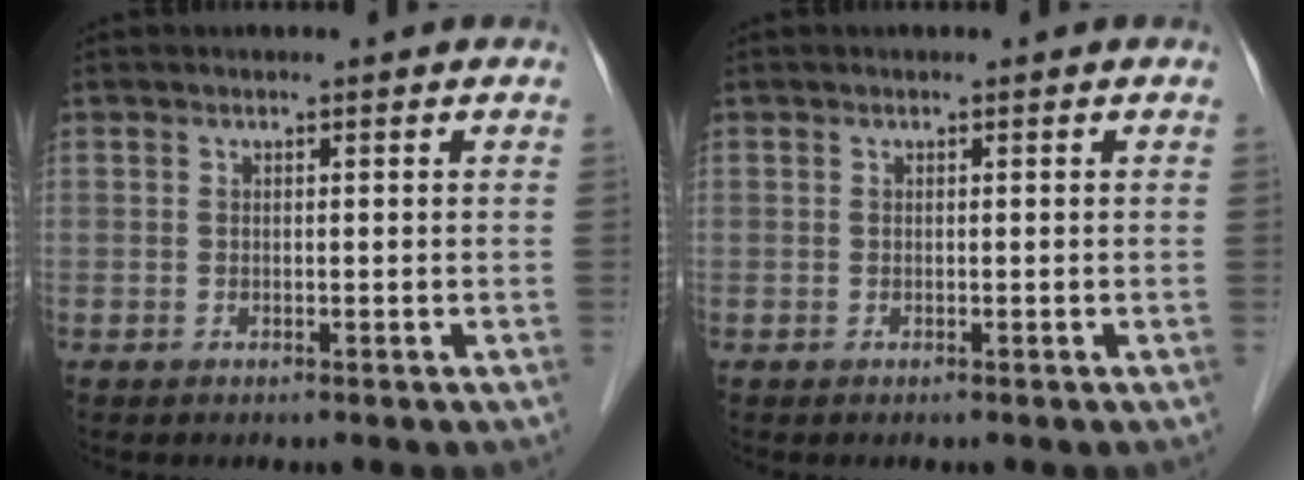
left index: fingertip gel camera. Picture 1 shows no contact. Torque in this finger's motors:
{"motor_torque": [0.00, 0.00, 0.00, 0.00]}